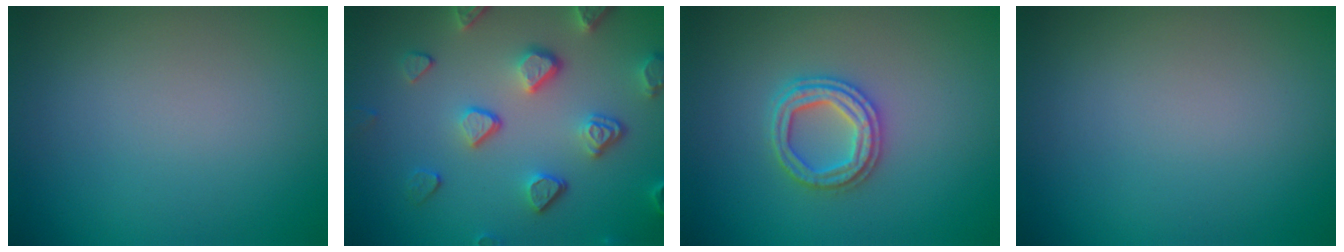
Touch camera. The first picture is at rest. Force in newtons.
{"total": 5.0, "press": 3.9, "slide": 3.1}
{"total": 3.3, "press": 3.2, "slide": 0.6}
{"total": 0.0}